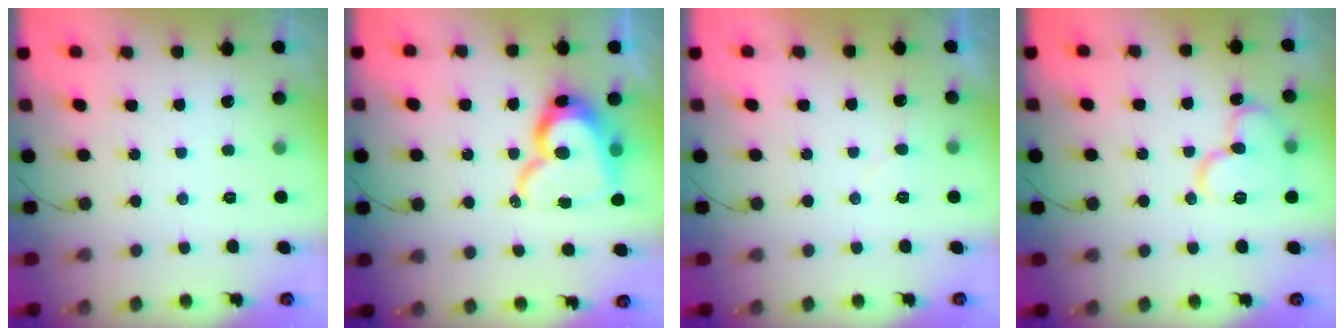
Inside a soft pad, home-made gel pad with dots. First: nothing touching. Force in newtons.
{"total": 16.1, "press": 16.1, "slide": 1.6}
{"total": 4.6, "press": 4.6, "slide": 0.2}
{"total": 12.2, "press": 12.1, "slide": 1.7}